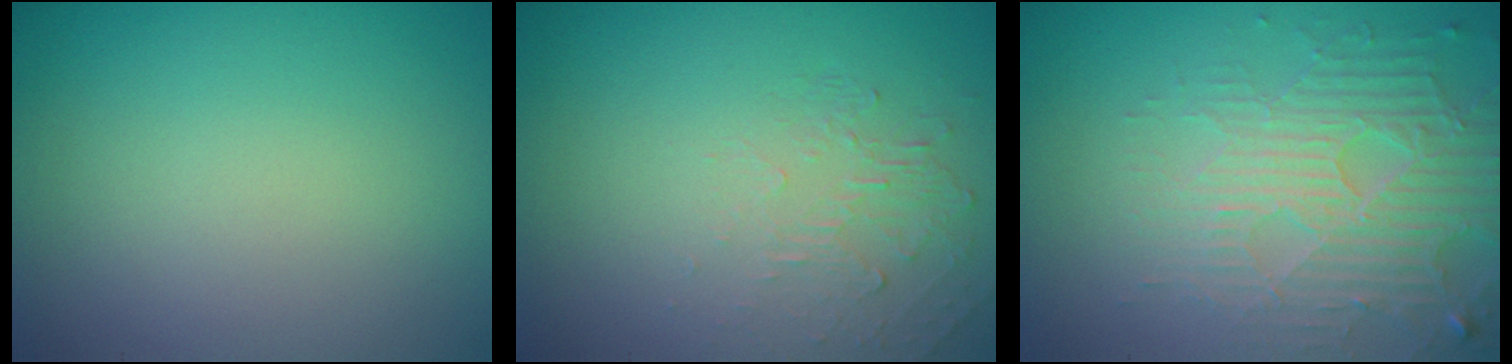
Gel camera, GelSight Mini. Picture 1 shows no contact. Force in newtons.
{"total": 1.9, "press": 0.5, "slide": 1.9}
{"total": 4.2, "press": 4.2, "slide": 0.7}